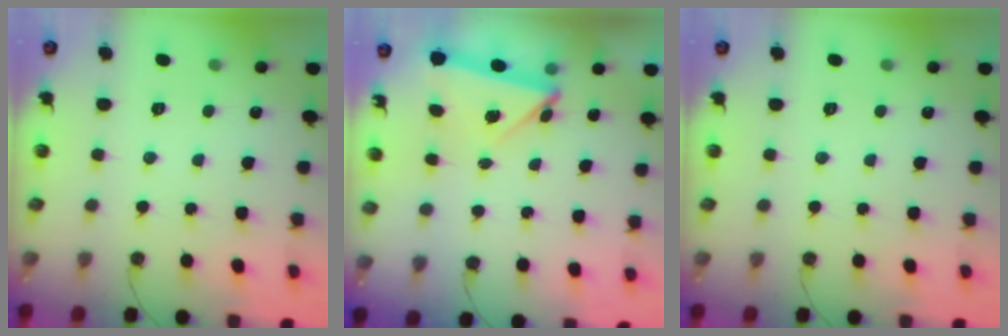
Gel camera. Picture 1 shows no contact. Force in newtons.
{"total": 5.9, "press": 5.9, "slide": 0.7}
{"total": 0.0}